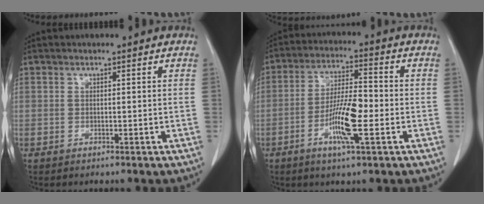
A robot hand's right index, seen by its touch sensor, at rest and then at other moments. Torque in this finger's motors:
{"motor_torque": [0.42, -0.30, 0.20, 0.10]}